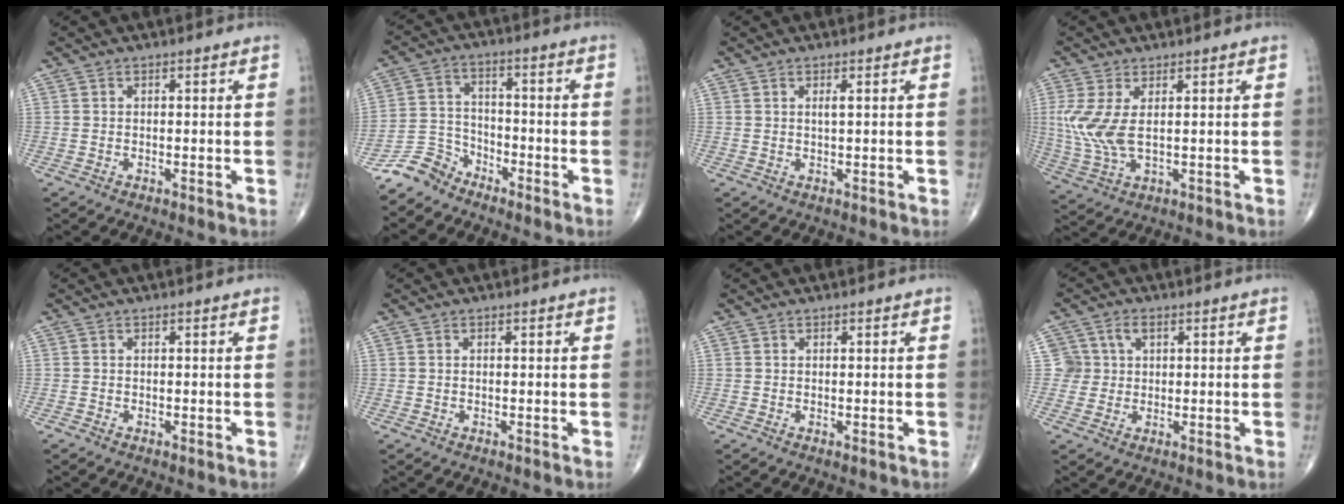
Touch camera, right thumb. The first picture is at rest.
{"total": 6.4, "force": [-5.5, 3.2, 0.5], "torque": [0.002, 0.041, -0.121]}
{"total": 1.0, "force": [0.4, 0.1, 0.9], "torque": [-0.023, 0.000, 0.006]}
{"total": 8.1, "force": [1.2, 3.6, 7.2], "torque": [-0.183, -0.008, 0.034]}
{"total": 0.0}
{"total": 0.0}
{"total": 0.0}
{"total": 4.2, "force": [1.2, 3.9, 1.1], "torque": [0.000, 0.005, 0.022]}